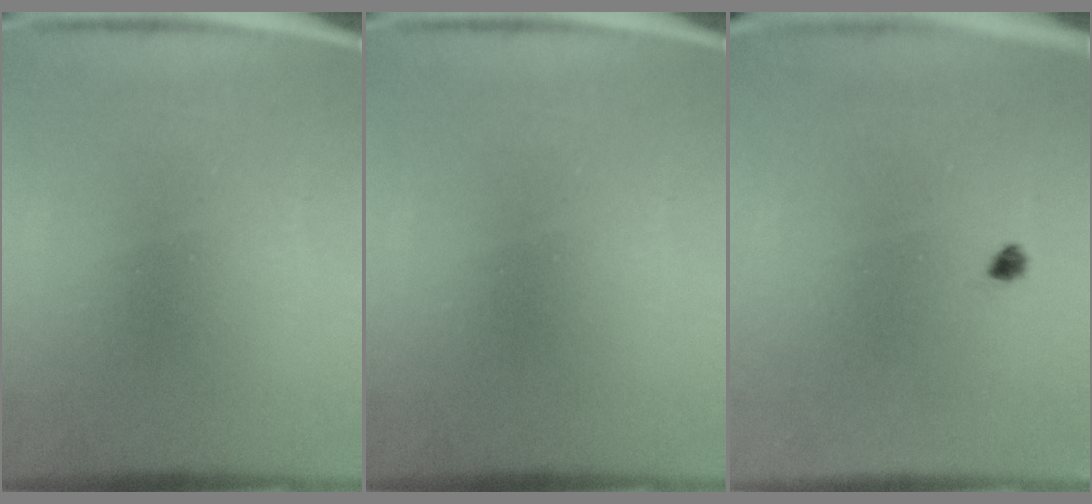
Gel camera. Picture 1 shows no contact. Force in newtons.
{"total": 0.0}
{"total": 0.9}